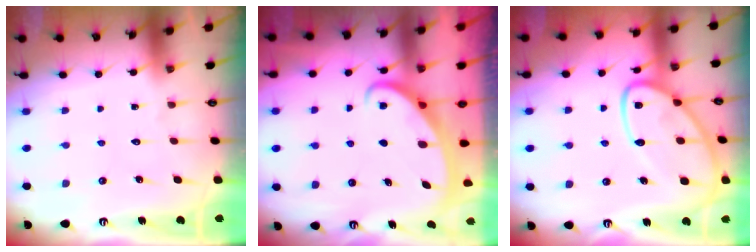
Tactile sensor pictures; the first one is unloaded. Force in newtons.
{"total": 2.5, "press": 2.5, "slide": 0.4}
{"total": 15.4, "press": 15.3, "slide": 1.6}